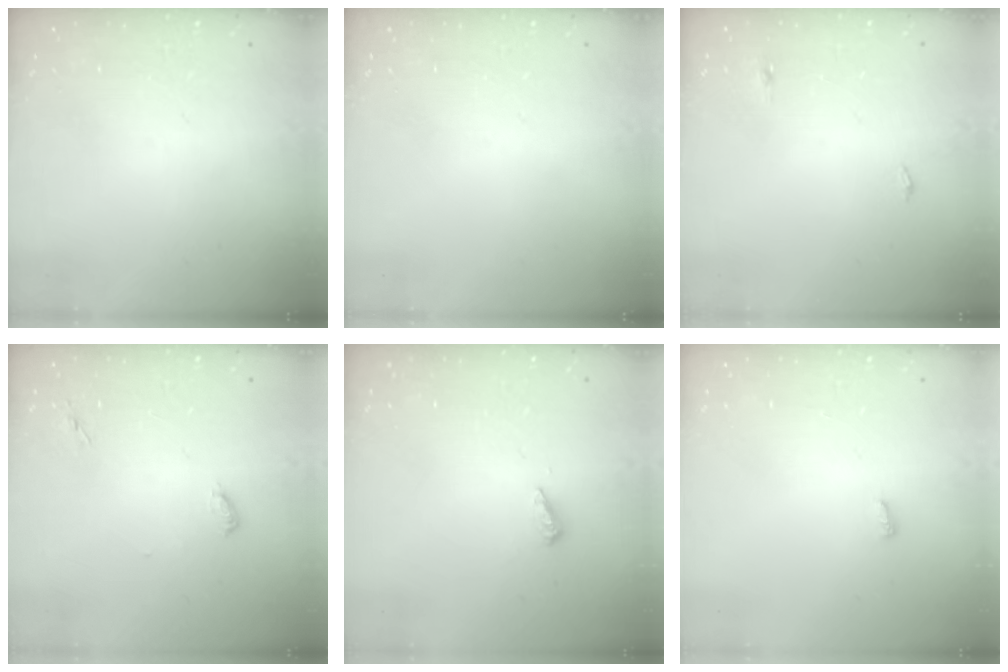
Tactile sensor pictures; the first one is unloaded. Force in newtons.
{"total": 0.0}
{"total": 7.6, "press": 3.3, "slide": 6.8}
{"total": 4.6, "press": 4.6, "slide": 0.4}
{"total": 4.3, "press": 4.2, "slide": 0.6}
{"total": 2.8, "press": 2.8, "slide": 0.5}